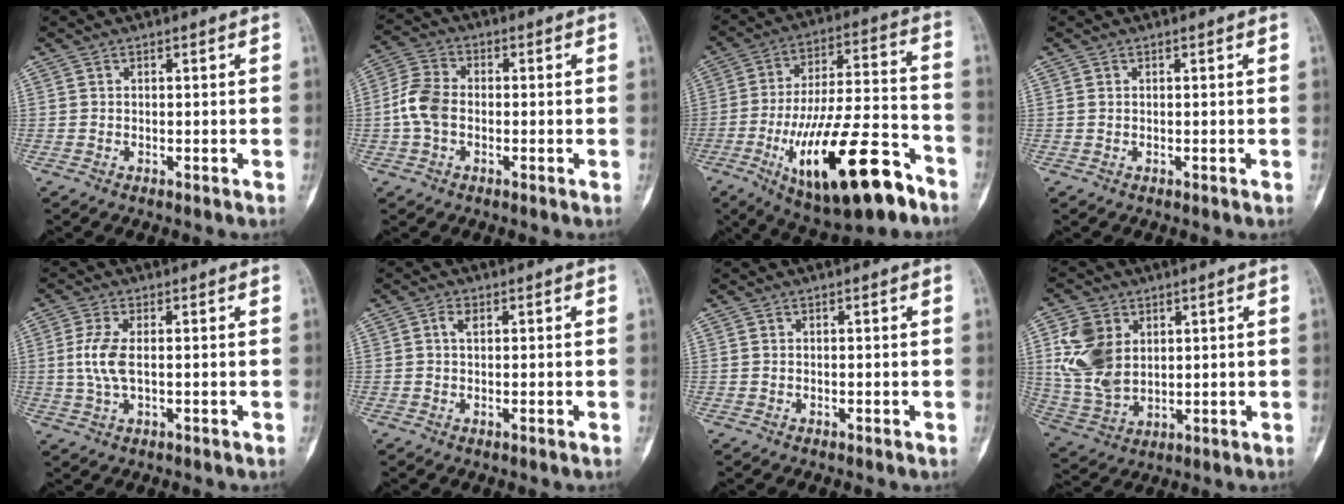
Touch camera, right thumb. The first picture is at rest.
{"total": 7.1, "force": [-1.0, 4.9, 5.0], "torque": [-0.105, 0.019, -0.030]}
{"total": 24.4, "force": [-11.8, 8.2, 19.7], "torque": [-0.324, 0.056, -0.180]}
{"total": 0.5, "force": [0.0, 0.4, 0.4], "torque": [-0.011, 0.000, 0.002]}
{"total": 5.6, "force": [0.2, 2.3, 5.1], "torque": [-0.123, 0.001, 0.002]}
{"total": 1.9, "force": [0.5, 1.0, 1.5], "torque": [-0.025, 0.001, 0.007]}
{"total": 0.0}
{"total": 11.8, "force": [3.0, 8.6, 7.5], "torque": [-0.137, -0.013, 0.070]}